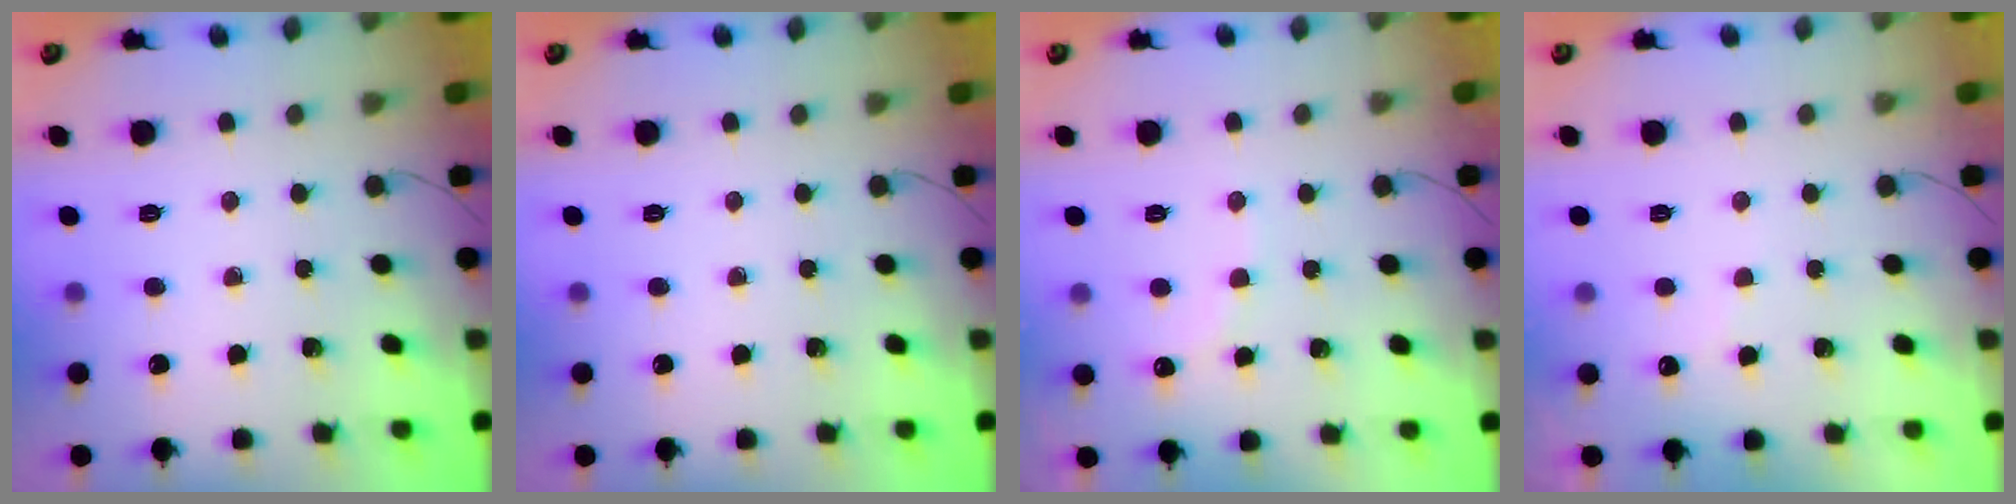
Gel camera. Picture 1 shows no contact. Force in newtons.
{"total": 0.0}
{"total": 7.8, "press": 7.7, "slide": 1.6}
{"total": 5.2, "press": 5.1, "slide": 0.8}